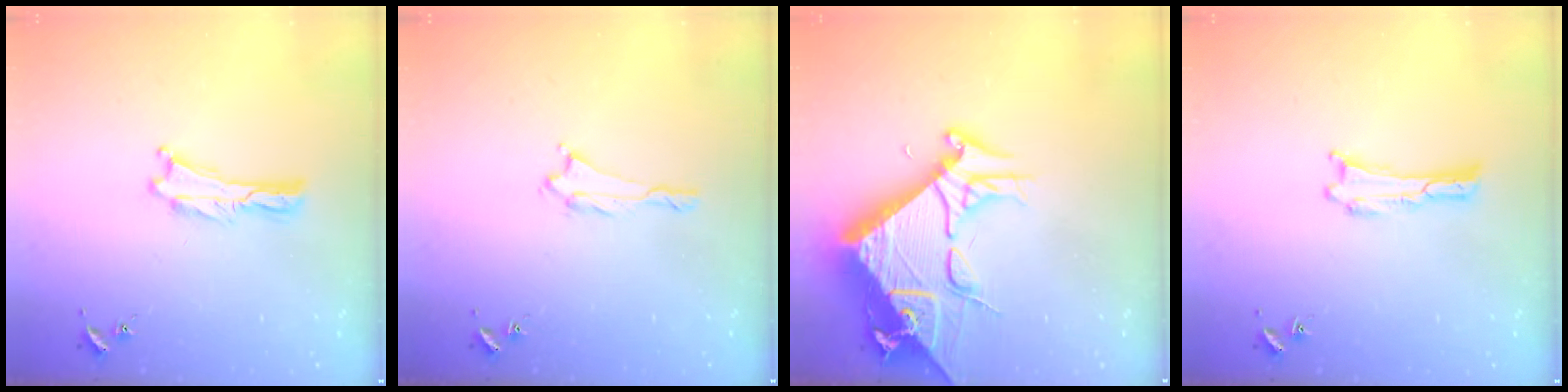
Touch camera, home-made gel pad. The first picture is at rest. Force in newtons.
{"total": 1.3, "press": 1.3, "slide": 0.1}
{"total": 17.0, "press": 16.9, "slide": 1.6}
{"total": 0.0}